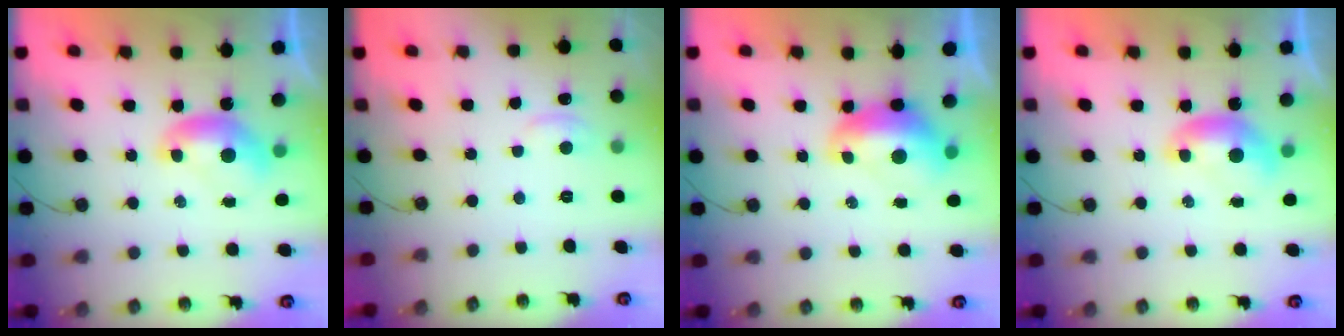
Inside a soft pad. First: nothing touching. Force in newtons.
{"total": 1.4, "press": 1.3, "slide": 0.7}
{"total": 2.8, "press": 2.7, "slide": 0.9}
{"total": 0.0}